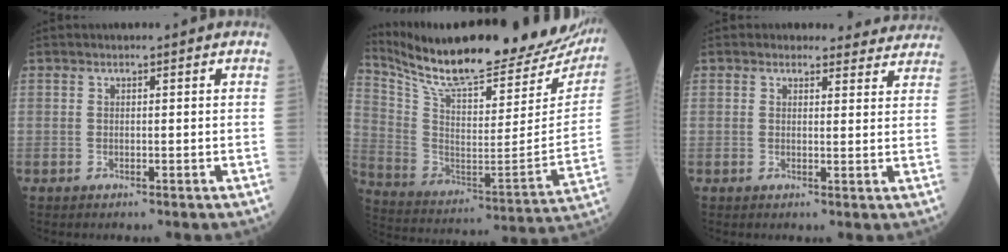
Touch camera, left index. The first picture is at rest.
{"total": 32.6, "force": [28.8, 5.9, 14.0], "torque": [-0.253, -0.085, 0.403]}
{"total": 7.1, "force": [6.6, 2.6, -0.2], "torque": [0.041, -0.003, 0.044]}